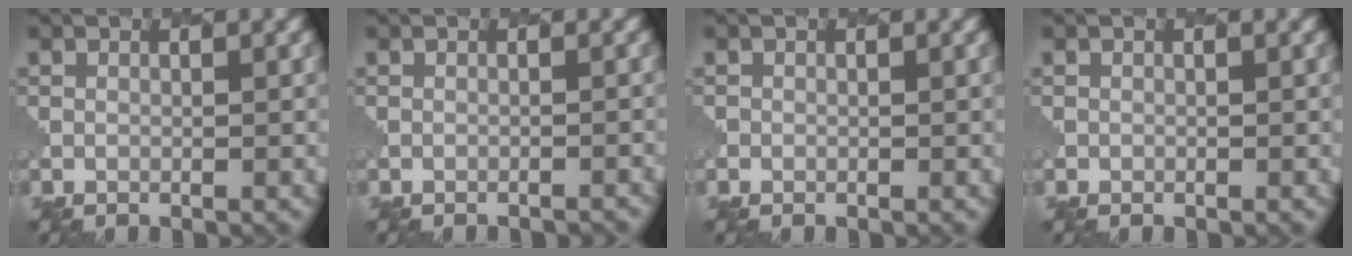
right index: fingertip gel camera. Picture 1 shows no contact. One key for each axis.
{"total": 1.6, "fx": -1.5, "fy": 0.4, "fz": 0.3, "tx": 0.009, "ty": 0.006, "tz": -0.020}
{"total": 0.8, "fx": -0.4, "fy": 0.7, "fz": -0.1, "tx": 0.003, "ty": -0.002, "tz": -0.002}
{"total": 0.6, "fx": -0.2, "fy": 0.6, "fz": 0.0, "tx": 0.001, "ty": -0.003, "tz": 0.001}